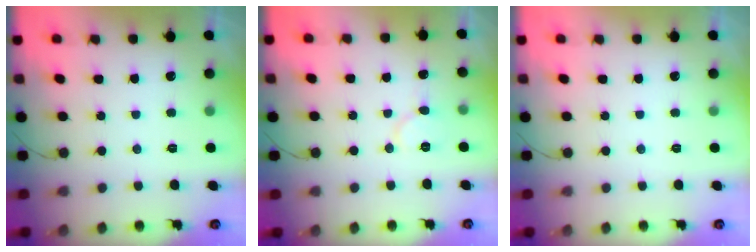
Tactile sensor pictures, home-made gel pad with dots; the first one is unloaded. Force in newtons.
{"total": 4.9, "press": 4.9, "slide": 0.2}
{"total": 0.0}